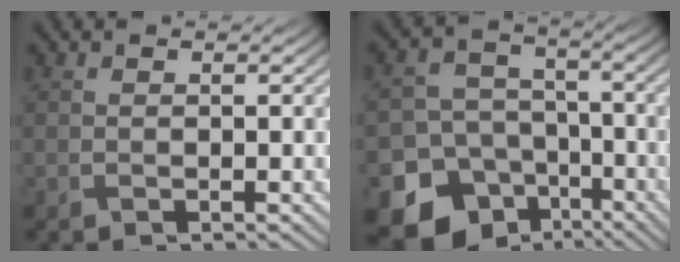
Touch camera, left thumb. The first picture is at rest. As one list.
[{"total": 14.6, "force": [-8.6, 11.2, 3.8], "torque": [-0.116, -0.054, -0.136]}]